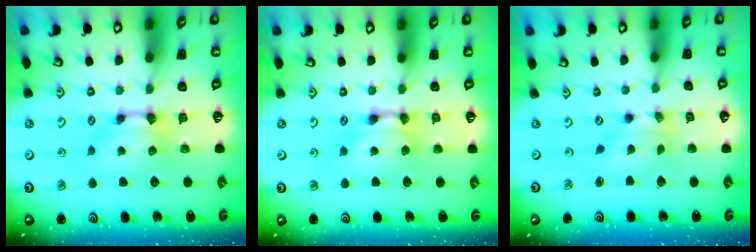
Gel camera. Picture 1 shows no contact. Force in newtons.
{"total": 1.6, "press": 1.6, "slide": 0.1}
{"total": 1.4, "press": 0.8, "slide": 1.2}